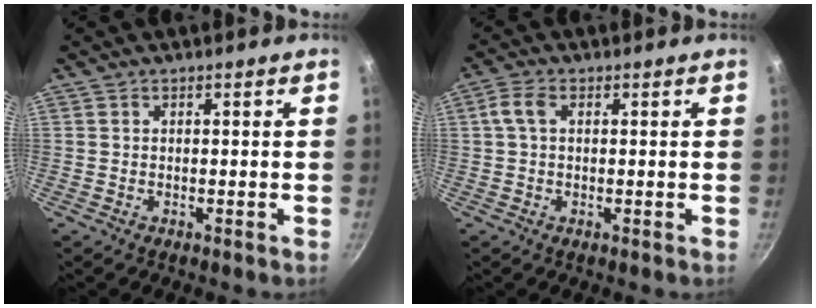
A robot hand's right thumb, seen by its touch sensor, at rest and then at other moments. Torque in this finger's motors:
{"motor_torque": [0.07, 0.06, 0.11, -0.09, 0.09]}